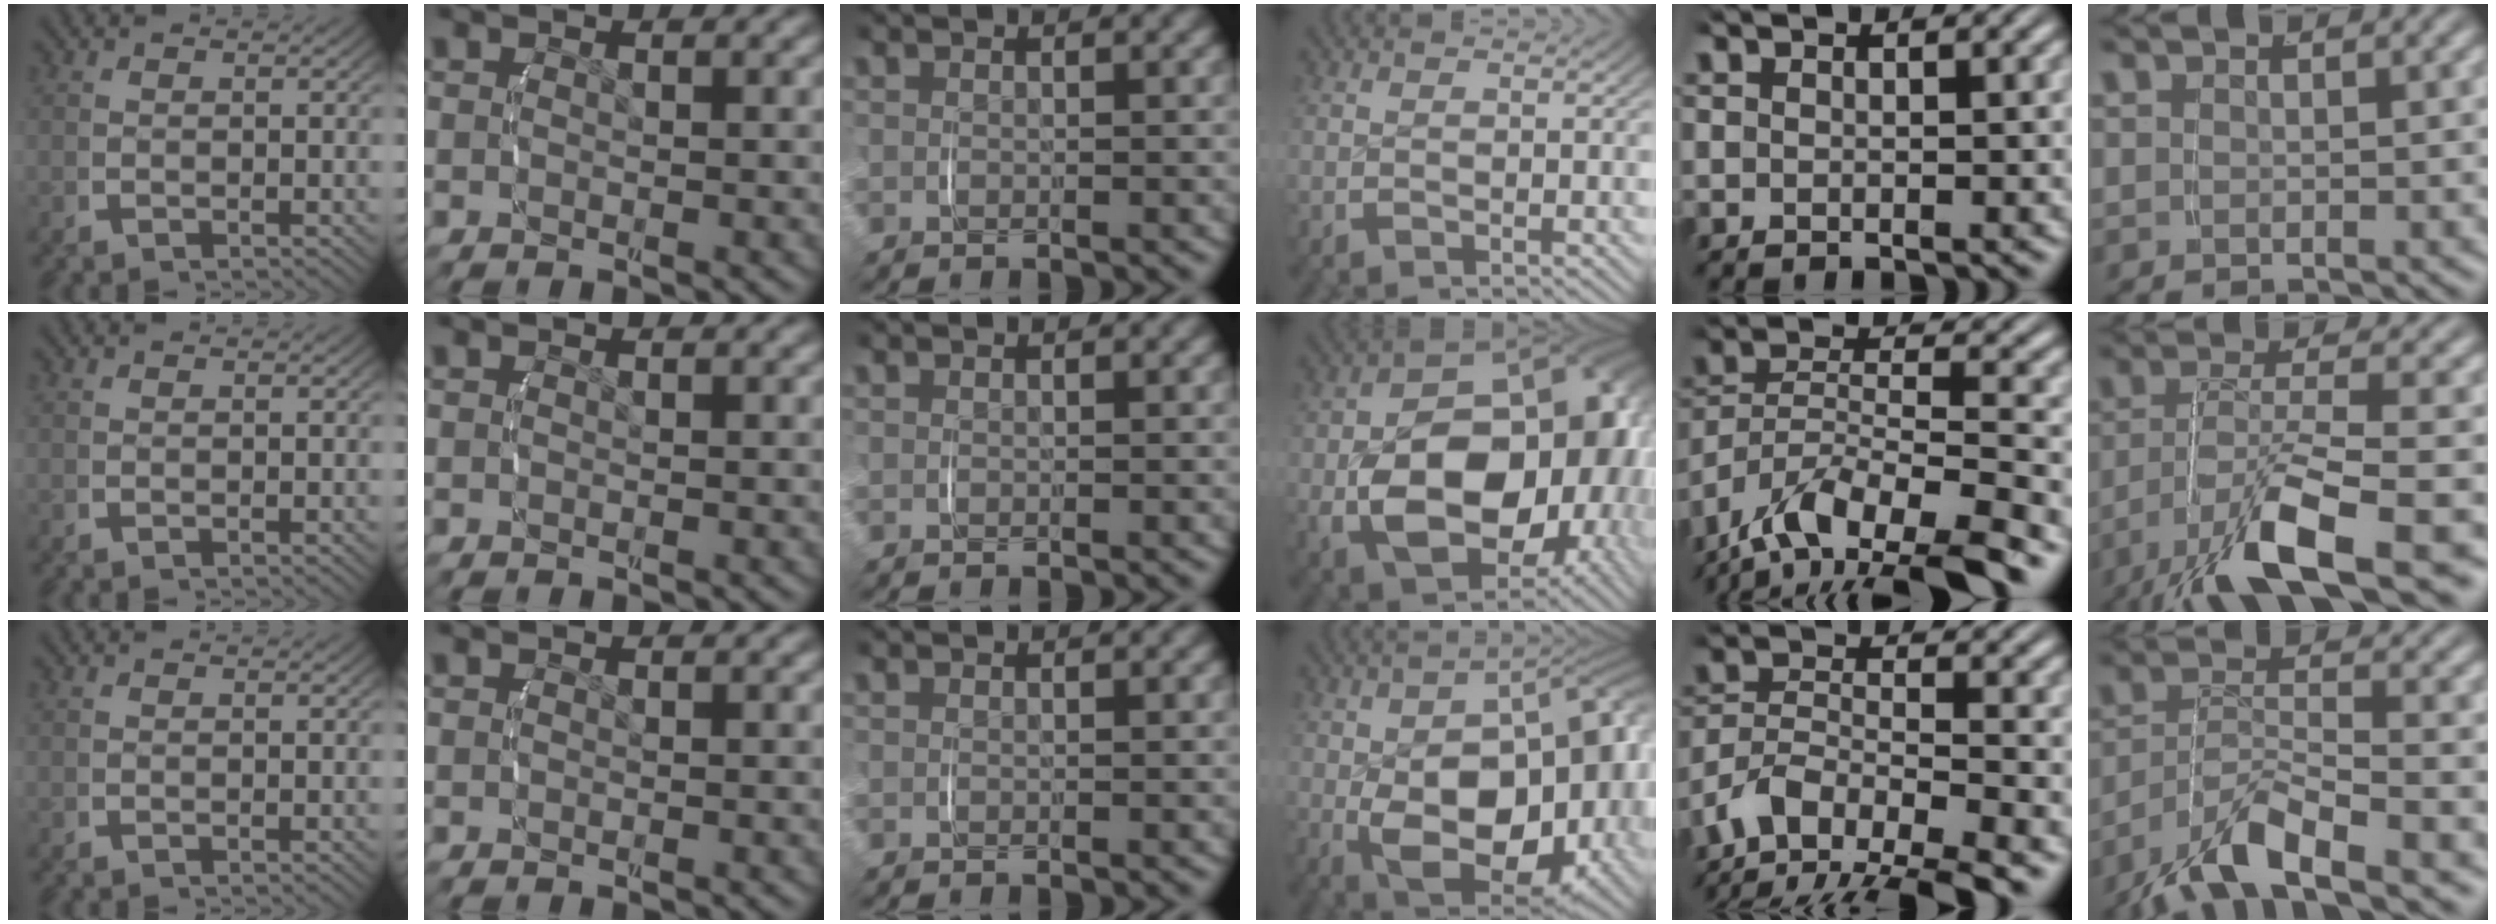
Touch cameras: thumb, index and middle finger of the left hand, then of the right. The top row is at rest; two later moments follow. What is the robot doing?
{"motion": "lift_and_place", "object": "ethernet cable"}